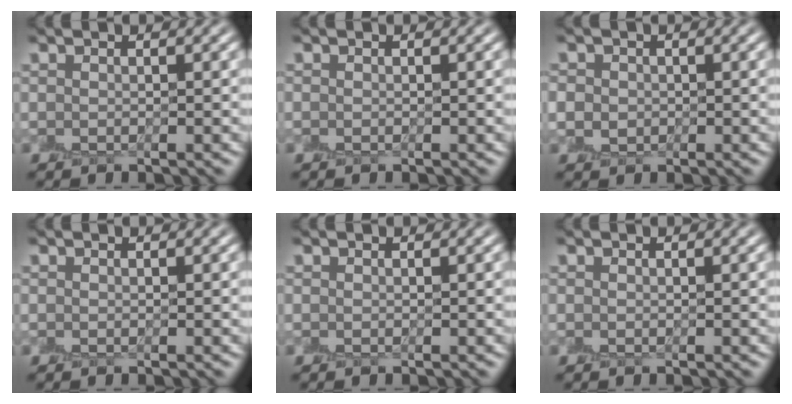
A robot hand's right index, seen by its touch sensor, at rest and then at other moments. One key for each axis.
{"total": 0.0}
{"total": 1.6, "fx": -0.1, "fy": 1.5, "fz": 0.6, "tx": -0.008, "ty": 0.002, "tz": 0.004}
{"total": 0.0}
{"total": 0.0}
{"total": 0.0}